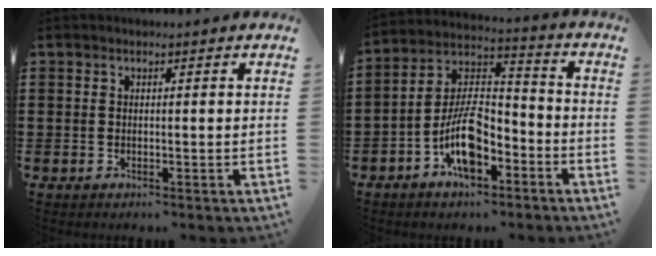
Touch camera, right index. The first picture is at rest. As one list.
[{"total": 9.9, "force": [-5.1, 4.6, 7.2], "torque": [-0.156, 0.006, -0.097]}]